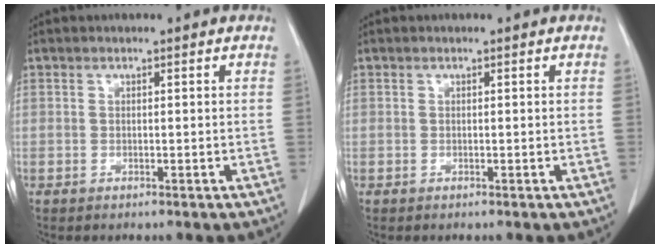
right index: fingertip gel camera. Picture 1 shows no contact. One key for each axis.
{"total": 0.0}